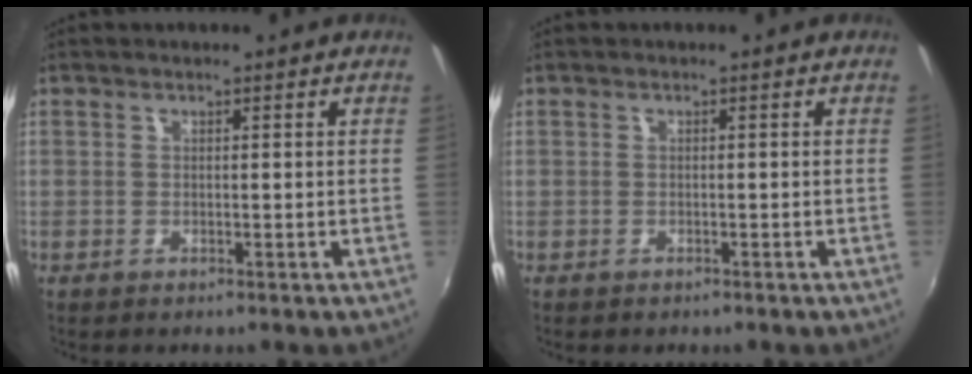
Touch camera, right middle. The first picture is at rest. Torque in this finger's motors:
{"motor_torque": [-0.74, -0.06, -0.40, -0.13]}